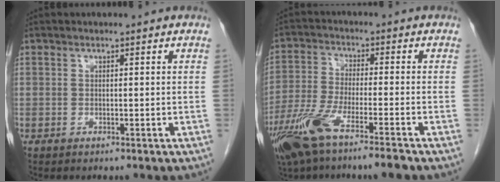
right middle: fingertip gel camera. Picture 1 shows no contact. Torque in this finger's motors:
{"motor_torque": [1.20, -0.93, 0.30, 0.11]}